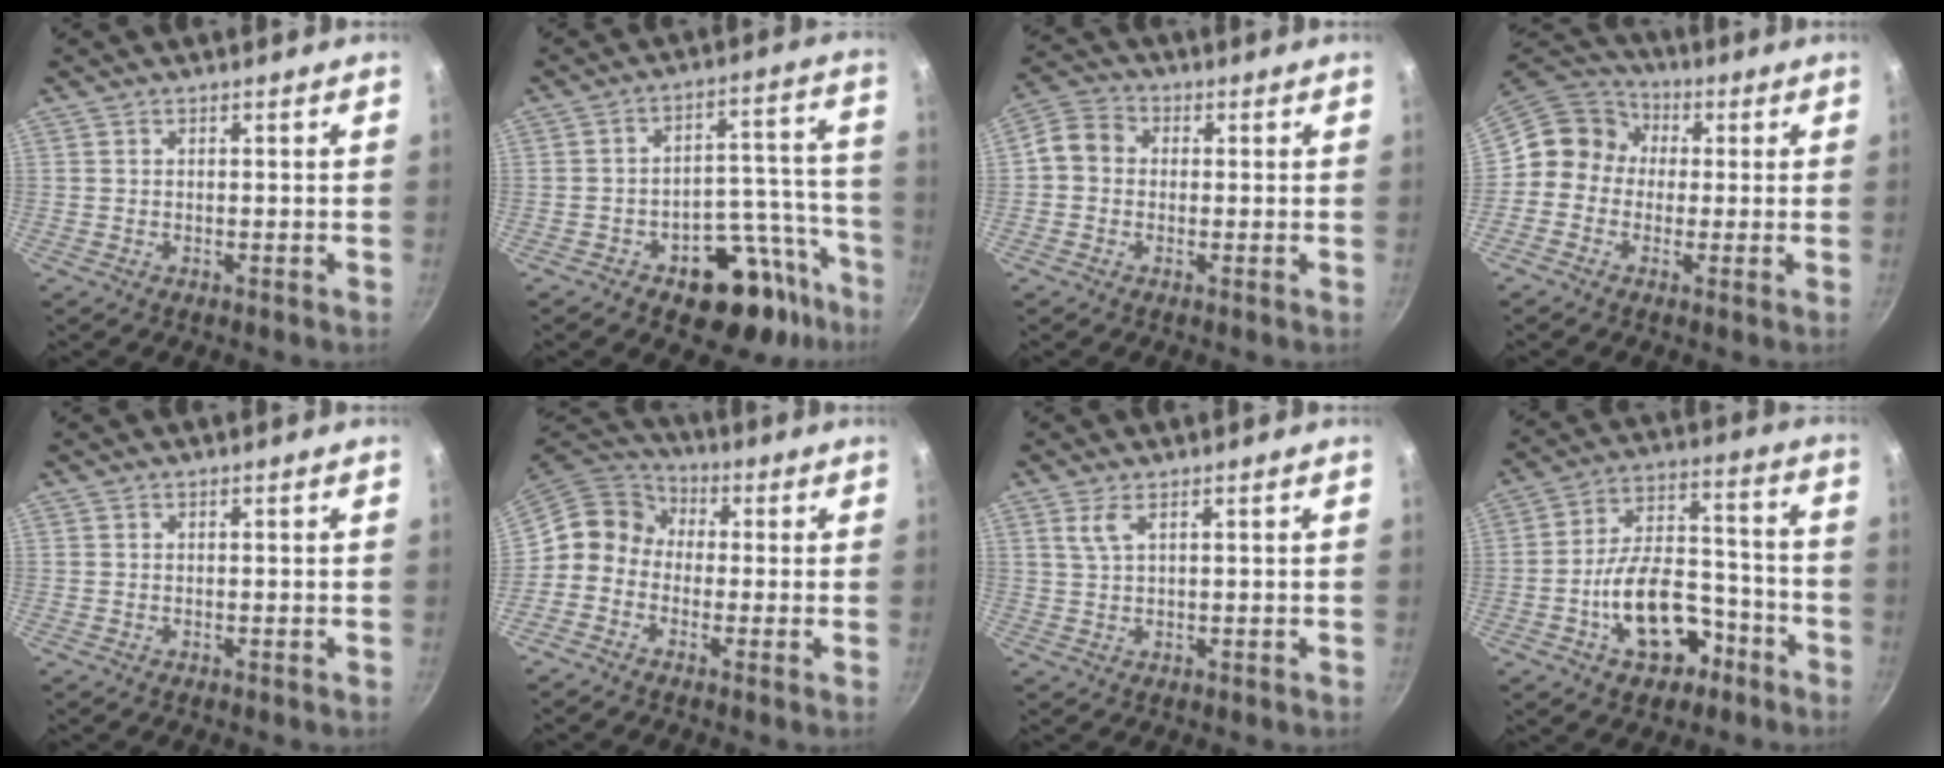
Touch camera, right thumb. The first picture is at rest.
{"total": 15.9, "force": [-9.5, 7.9, 9.9], "torque": [-0.079, 0.098, -0.130]}
{"total": 6.1, "force": [0.0, 5.3, 3.2], "torque": [-0.047, 0.022, -0.012]}
{"total": 11.0, "force": [-0.1, 9.9, 4.7], "torque": [-0.065, 0.035, -0.016]}
{"total": 0.0}
{"total": 9.2, "force": [-1.4, 8.1, 4.2], "torque": [-0.065, 0.049, -0.045]}
{"total": 2.5, "force": [1.4, 0.7, 2.0], "torque": [-0.050, 0.003, 0.037]}
{"total": 15.2, "force": [-6.7, 9.0, 10.3], "torque": [-0.151, 0.068, -0.106]}